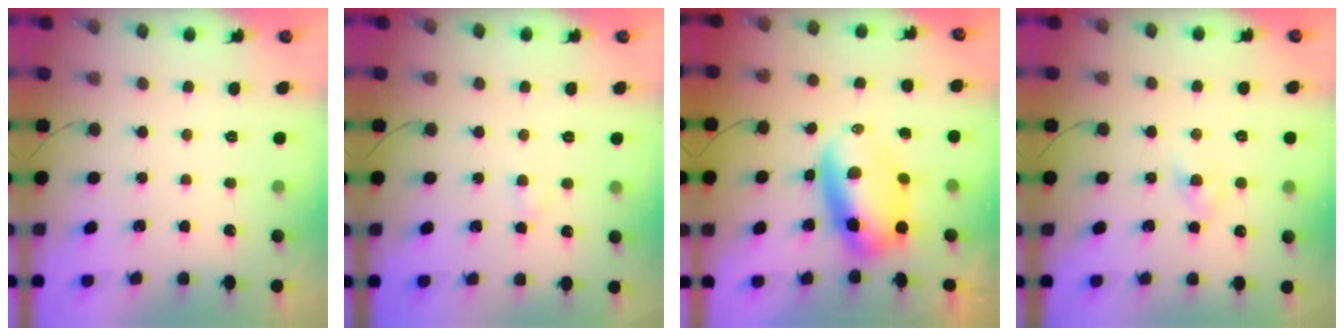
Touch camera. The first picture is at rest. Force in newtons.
{"total": 2.2, "press": 2.0, "slide": 0.8}
{"total": 7.7, "press": 7.3, "slide": 2.2}
{"total": 1.9, "press": 1.7, "slide": 0.8}